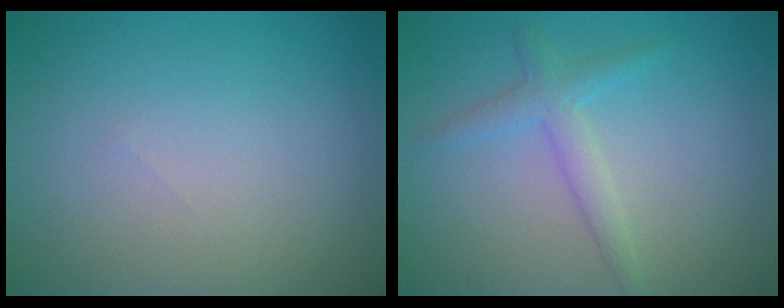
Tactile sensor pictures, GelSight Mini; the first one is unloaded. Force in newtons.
{"total": 2.2, "press": 2.2, "slide": 0.1}